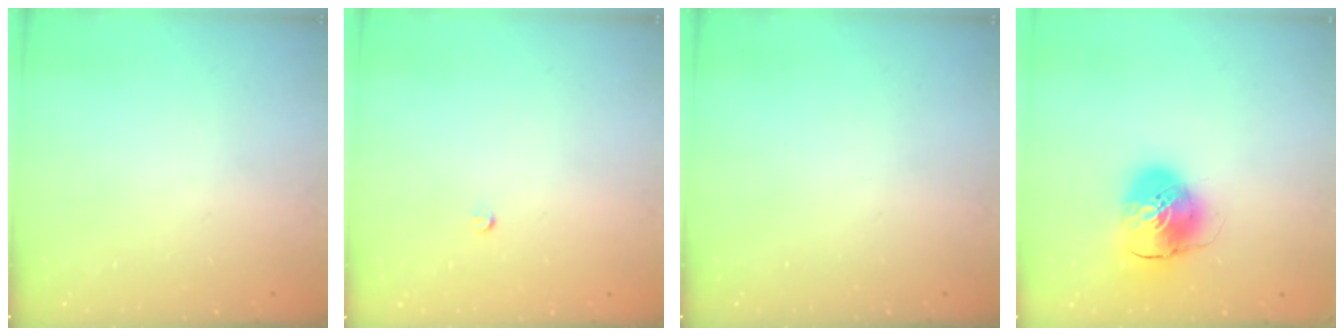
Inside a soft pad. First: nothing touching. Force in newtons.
{"total": 2.6, "press": 2.5, "slide": 0.4}
{"total": 0.0}
{"total": 10.5, "press": 10.4, "slide": 1.8}